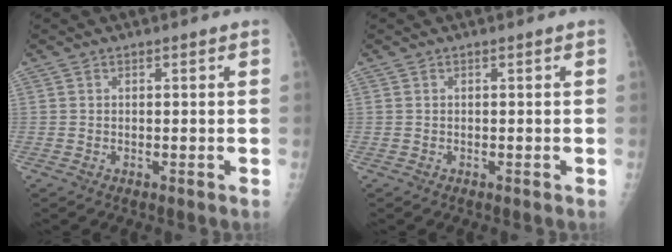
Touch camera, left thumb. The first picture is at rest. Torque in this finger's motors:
{"motor_torque": [-0.10, 0.22, -0.05, 0.00, 0.01]}